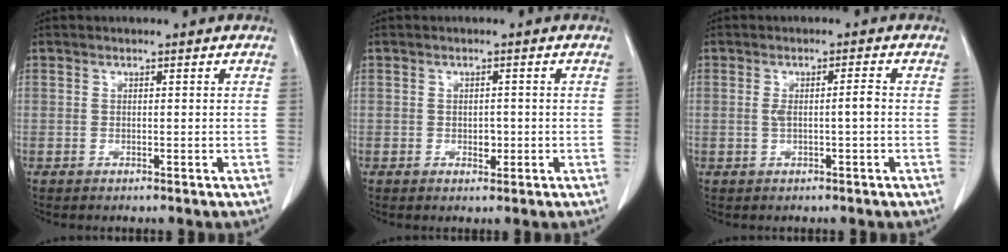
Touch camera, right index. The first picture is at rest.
{"total": 1.6, "force": [-0.3, 1.0, 1.2], "torque": [-0.016, 0.001, -0.001]}
{"total": 2.9, "force": [-0.2, 0.3, 2.9], "torque": [-0.055, 0.007, 0.000]}